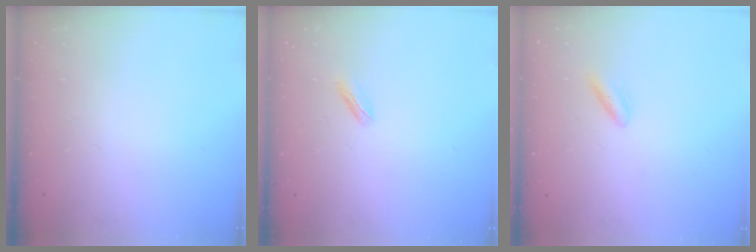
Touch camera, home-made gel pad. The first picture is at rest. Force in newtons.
{"total": 2.2, "press": 2.2, "slide": 0.5}
{"total": 2.5, "press": 2.2, "slide": 1.2}